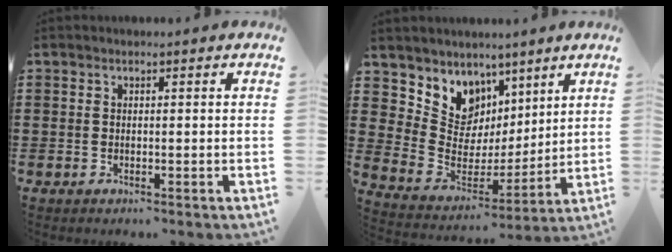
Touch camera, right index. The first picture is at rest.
{"total": 8.4, "force": [5.6, 6.3, 0.5], "torque": [-0.055, -0.069, 0.104]}